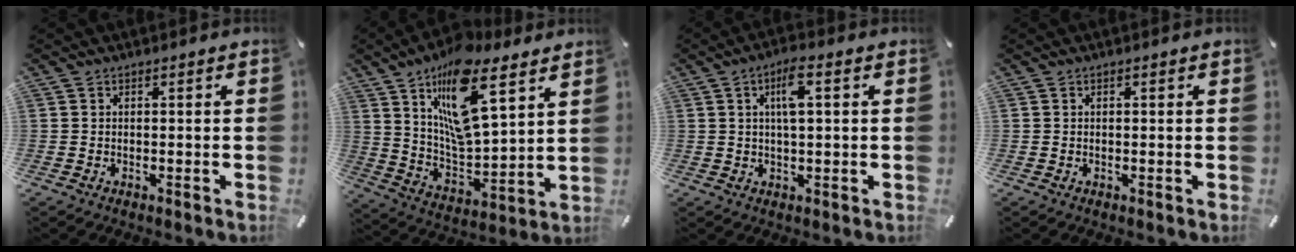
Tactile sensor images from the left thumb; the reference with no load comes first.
{"total": 19.7, "force": [11.7, 8.3, 13.6], "torque": [-0.260, -0.053, 0.202]}
{"total": 6.2, "force": [1.6, 1.7, 5.8], "torque": [-0.108, 0.003, 0.023]}
{"total": 0.0}